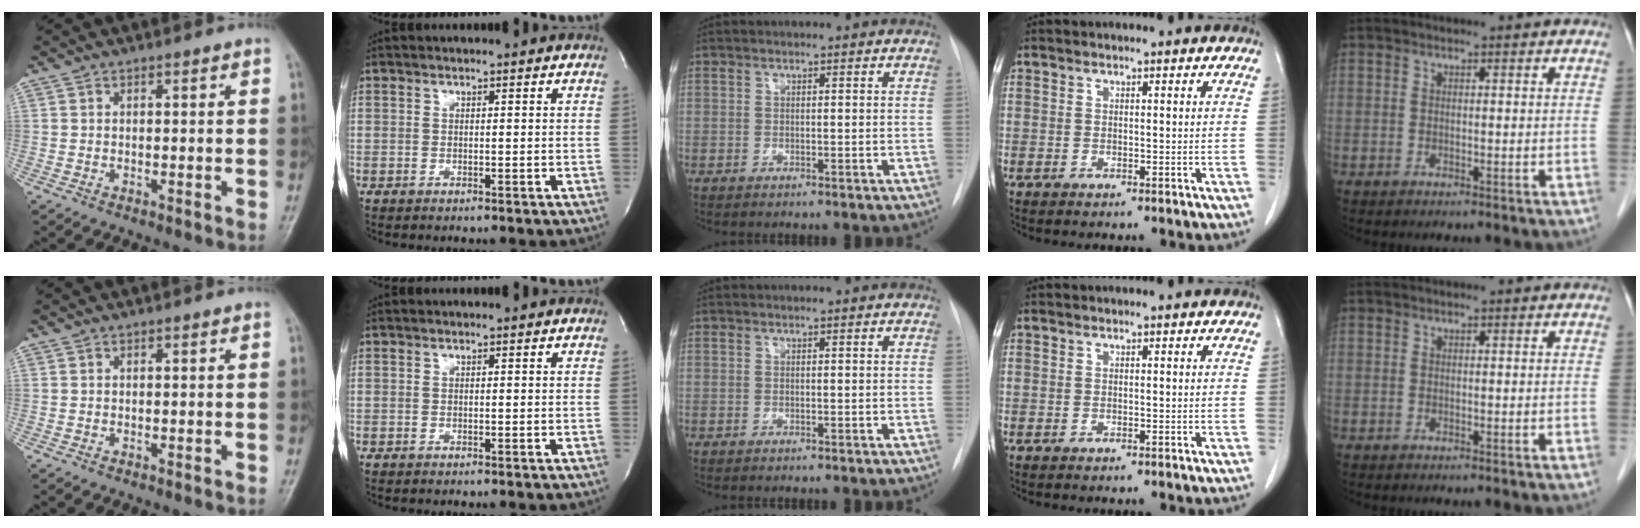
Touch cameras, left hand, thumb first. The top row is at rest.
{}